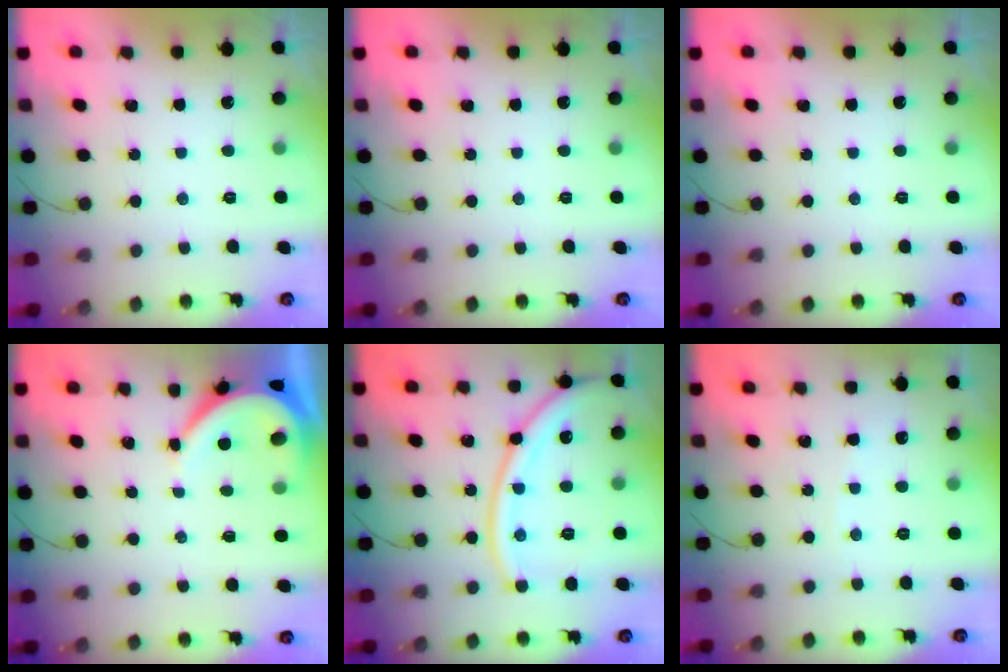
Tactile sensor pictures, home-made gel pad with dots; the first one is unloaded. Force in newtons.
{"total": 0.0}
{"total": 0.0}
{"total": 6.4, "press": 6.4, "slide": 0.5}
{"total": 15.4, "press": 15.3, "slide": 2.1}
{"total": 1.8, "press": 1.8, "slide": 0.2}